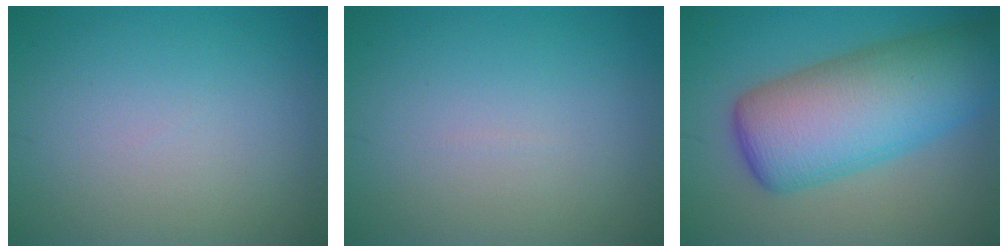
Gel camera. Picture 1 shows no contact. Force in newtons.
{"total": 0.0}
{"total": 11.3, "press": 11.2, "slide": 0.4}